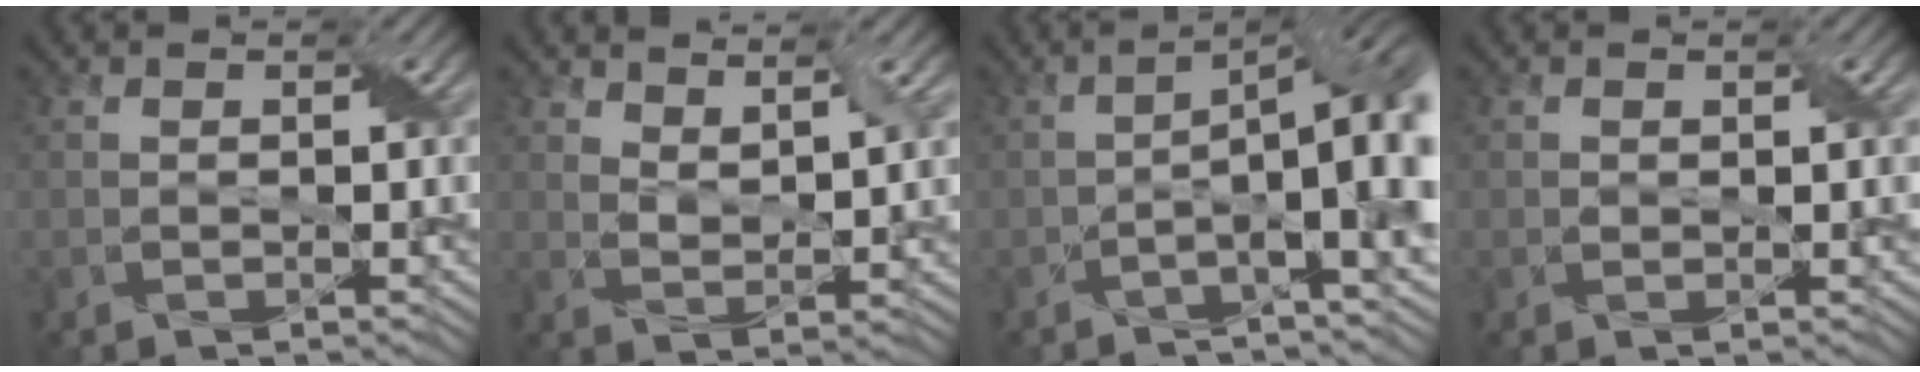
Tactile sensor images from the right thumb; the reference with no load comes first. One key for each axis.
{"total": 4.3, "fx": 3.1, "fy": 1.3, "fz": 2.6, "tx": -0.057, "ty": -0.002, "tz": 0.061}
{"total": 11.7, "fx": -1.9, "fy": 3.6, "fz": 10.9, "tx": -0.150, "ty": -0.011, "tz": -0.027}
{"total": 0.7, "fx": 0.1, "fy": 0.4, "fz": 0.5, "tx": -0.010, "ty": 0.001, "tz": 0.003}